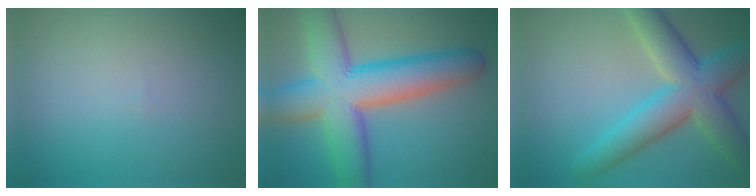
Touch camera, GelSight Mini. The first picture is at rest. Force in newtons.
{"total": 11.4, "press": 11.4, "slide": 0.6}
{"total": 8.2, "press": 8.2, "slide": 0.4}